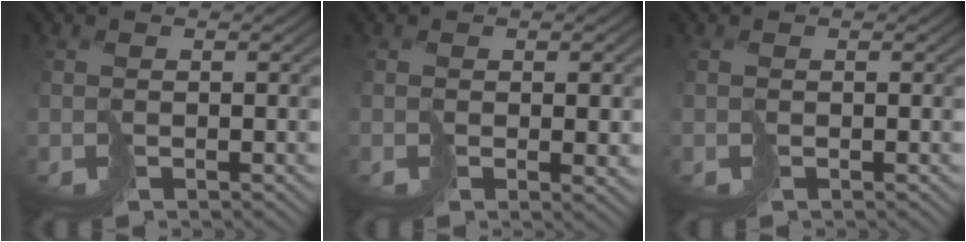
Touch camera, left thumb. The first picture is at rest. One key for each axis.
{"total": 2.3, "fx": -0.1, "fy": 1.1, "fz": 2.0, "tx": -0.035, "ty": -0.008, "tz": 0.000}
{"total": 0.0}